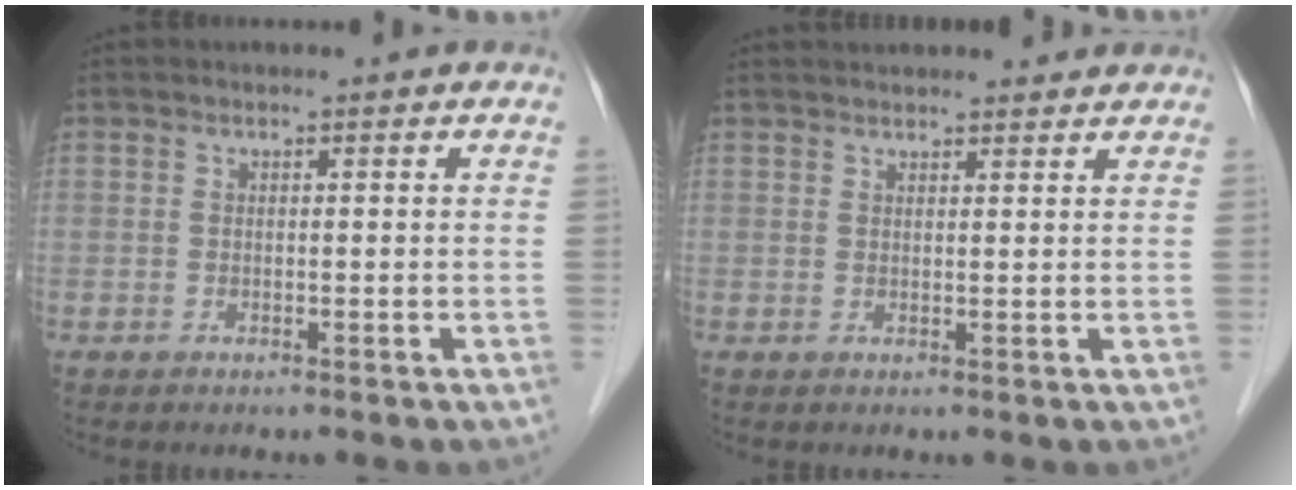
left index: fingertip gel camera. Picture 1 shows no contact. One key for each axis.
{"total": 8.6, "fx": 8.0, "fy": 1.8, "fz": 2.7, "tx": -0.030, "ty": 0.032, "tz": 0.097}